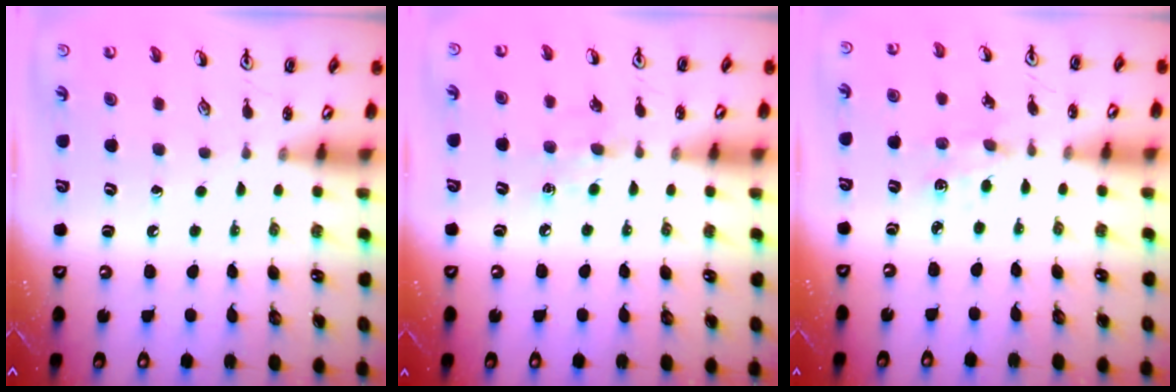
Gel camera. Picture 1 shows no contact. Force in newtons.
{"total": 6.5, "press": 6.4, "slide": 1.1}
{"total": 2.3, "press": 2.3, "slide": 0.4}